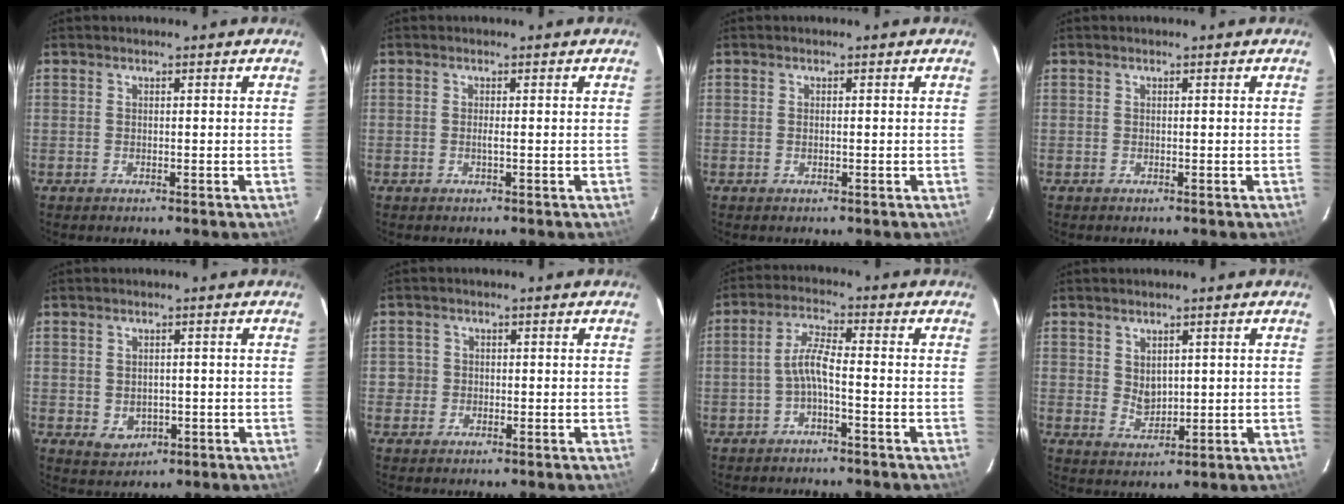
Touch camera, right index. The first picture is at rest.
{"total": 0.8, "force": [-0.1, -0.1, 0.8], "torque": [-0.014, 0.002, -0.002]}
{"total": 0.6, "force": [0.0, 0.2, 0.6], "torque": [-0.010, 0.003, -0.001]}
{"total": 0.0}
{"total": 5.0, "force": [-0.5, 4.3, 2.6], "torque": [-0.052, 0.001, 0.012]}
{"total": 2.9, "force": [-0.7, 2.7, 0.6], "torque": [-0.009, 0.007, -0.012]}
{"total": 4.5, "force": [-2.0, 0.6, 4.0], "torque": [-0.086, 0.014, -0.037]}
{"total": 3.8, "force": [1.4, 2.8, 2.1], "torque": [-0.029, 0.001, 0.034]}